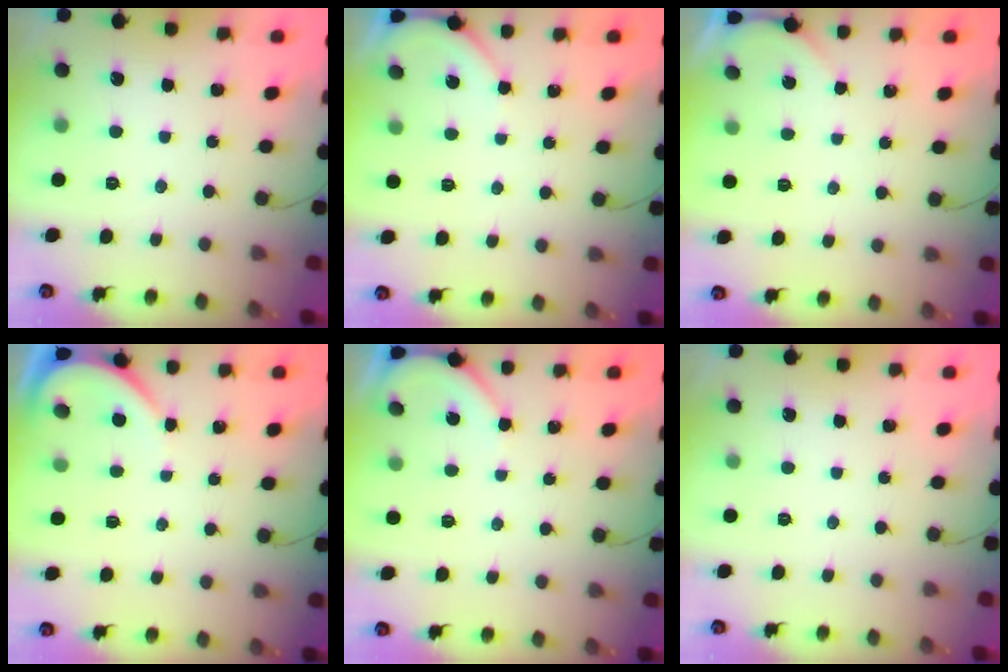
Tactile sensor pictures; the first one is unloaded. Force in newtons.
{"total": 2.2, "press": 2.2, "slide": 0.3}
{"total": 0.0}
{"total": 2.6, "press": 2.6, "slide": 0.2}
{"total": 2.8, "press": 2.8, "slide": 0.4}
{"total": 0.0}